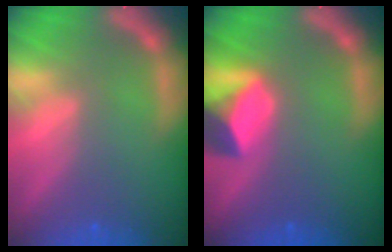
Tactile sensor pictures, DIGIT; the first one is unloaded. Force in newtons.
{"total": 5.4}